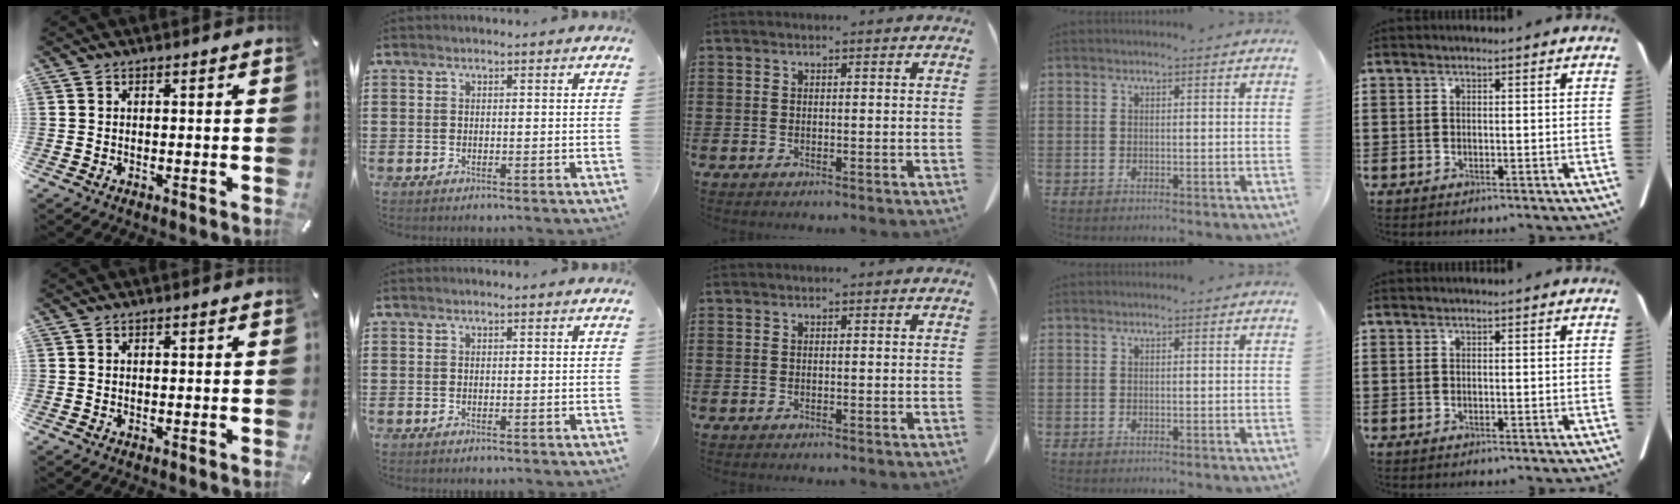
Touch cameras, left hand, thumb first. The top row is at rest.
{}